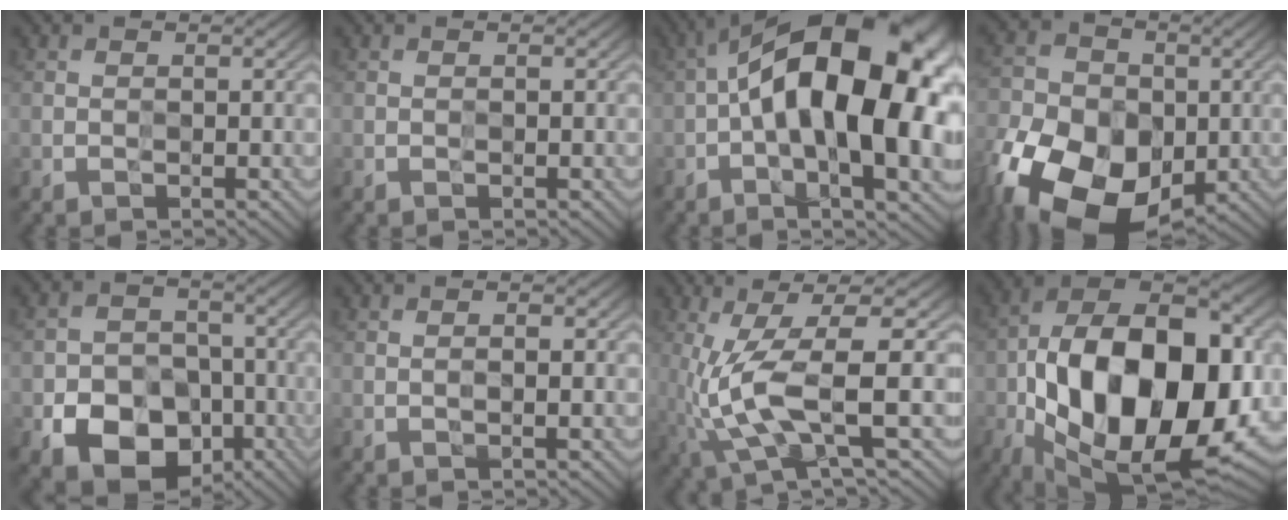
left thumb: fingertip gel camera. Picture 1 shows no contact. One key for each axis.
{"total": 0.0}
{"total": 21.4, "fx": 1.8, "fy": 9.1, "fz": 19.3, "tx": -0.321, "ty": 0.034, "tz": 0.015}
{"total": 18.4, "fx": -7.7, "fy": 12.6, "fz": 10.8, "tx": -0.237, "ty": -0.039, "tz": -0.136}
{"total": 12.0, "fx": -5.4, "fy": 8.9, "fz": 6.0, "tx": -0.110, "ty": -0.033, "tz": -0.114}
{"total": 1.0, "fx": -0.1, "fy": 0.1, "fz": 1.0, "tx": -0.017, "ty": 0.000, "tz": -0.003}
{"total": 10.5, "fx": -1.0, "fy": 2.3, "fz": 10.2, "tx": -0.208, "ty": 0.005, "tz": -0.020}
{"total": 22.2, "fx": -4.2, "fy": 12.3, "fz": 18.0, "tx": -0.344, "ty": -0.023, "tz": -0.057}